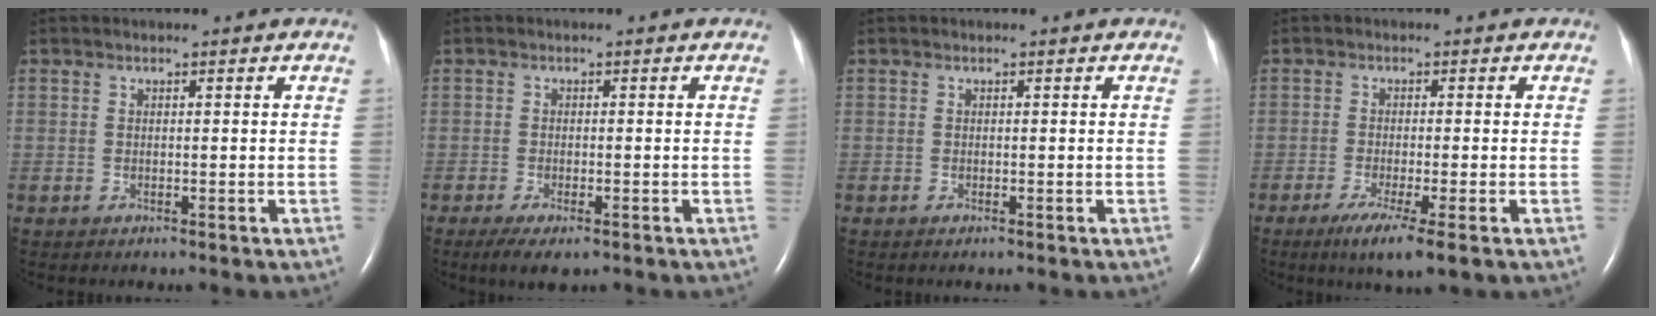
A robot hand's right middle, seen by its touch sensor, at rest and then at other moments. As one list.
[{"total": 4.3, "force": [-2.7, 1.3, 3.1], "torque": [-0.057, -0.009, -0.041]}, {"total": 0.0}, {"total": 6.2, "force": [-3.5, 0.1, 5.1], "torque": [-0.090, -0.021, -0.057]}]